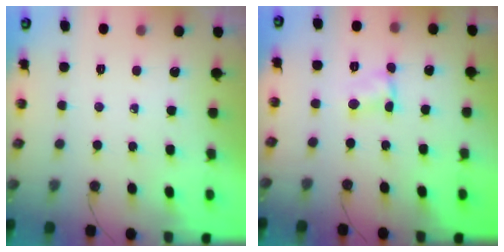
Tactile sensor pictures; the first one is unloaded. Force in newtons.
{"total": 1.5, "press": 1.4, "slide": 0.2}